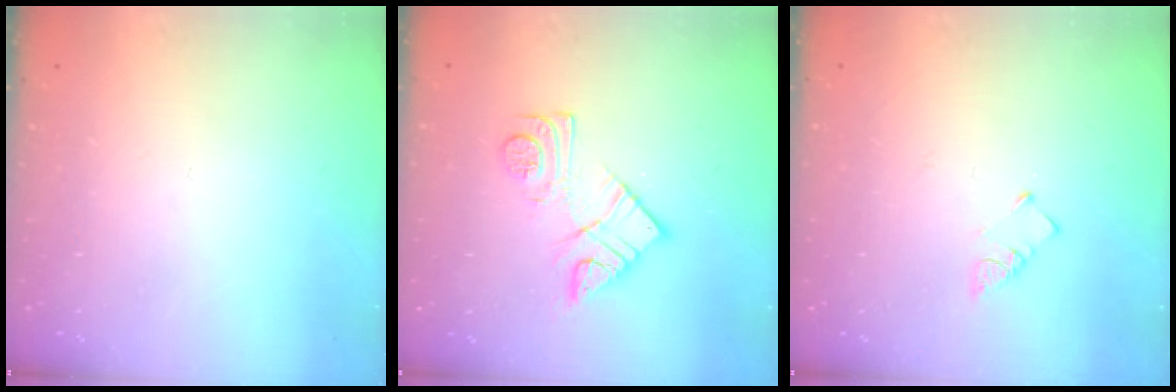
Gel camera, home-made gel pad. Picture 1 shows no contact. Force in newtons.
{"total": 12.3, "press": 12.2, "slide": 0.7}
{"total": 2.7, "press": 2.7, "slide": 0.4}